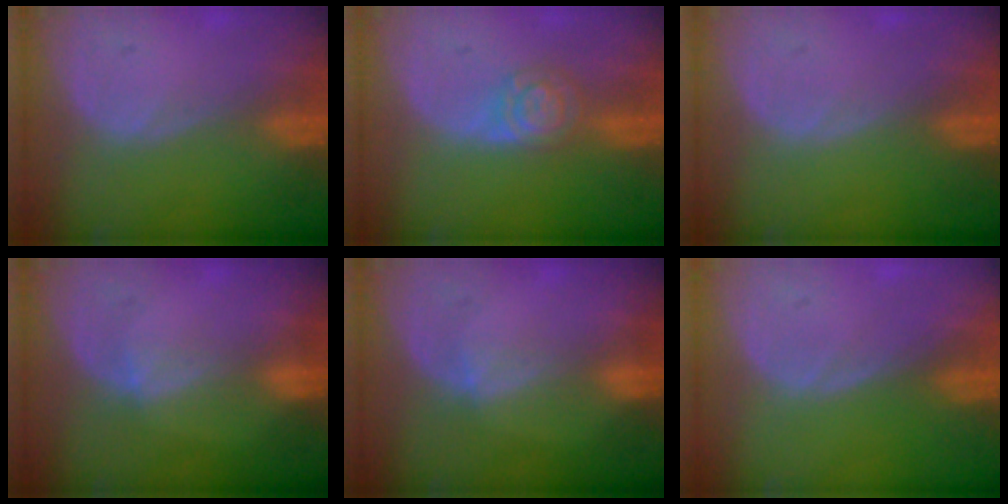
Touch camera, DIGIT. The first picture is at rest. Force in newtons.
{"total": 4.5, "press": 4.5, "slide": 0.1}
{"total": 0.0}
{"total": 2.1, "press": 1.7, "slide": 1.2}
{"total": 2.1, "press": 1.7, "slide": 1.2}
{"total": 0.0}